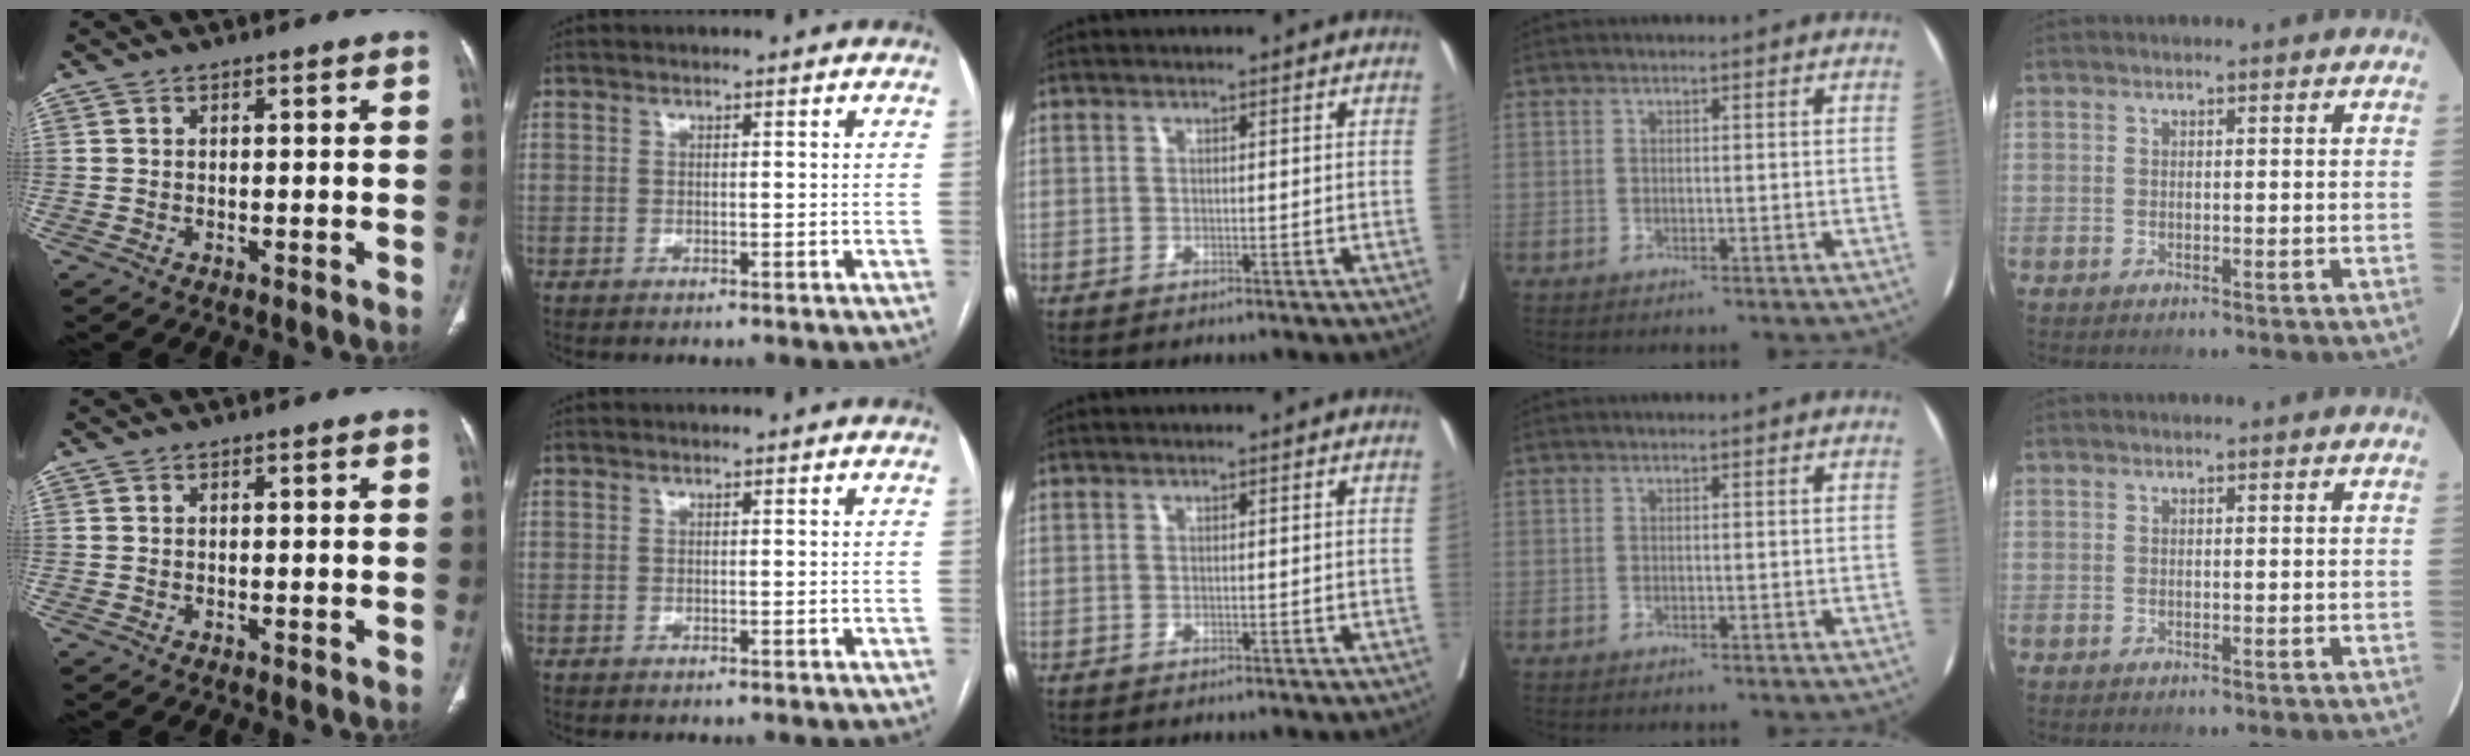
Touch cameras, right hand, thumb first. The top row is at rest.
{}